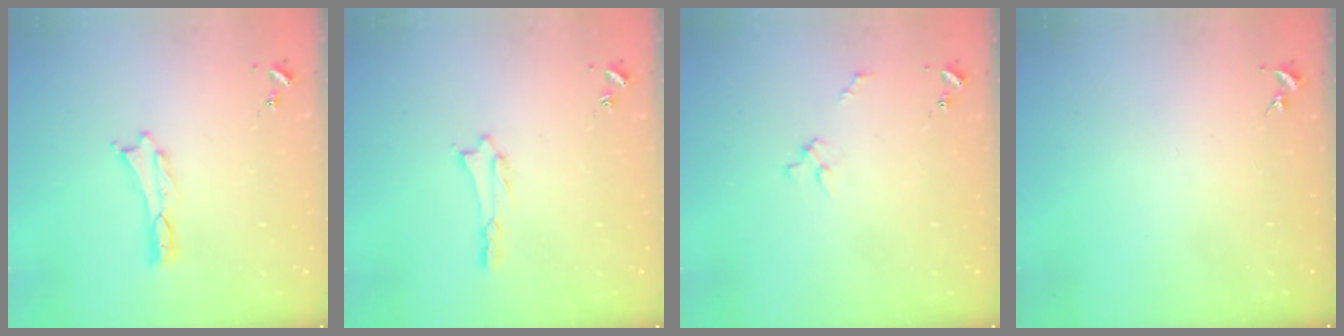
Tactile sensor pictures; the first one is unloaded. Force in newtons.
{"total": 0.8, "press": 0.8, "slide": 0.1}
{"total": 2.0, "press": 2.0, "slide": 0.2}
{"total": 0.0}